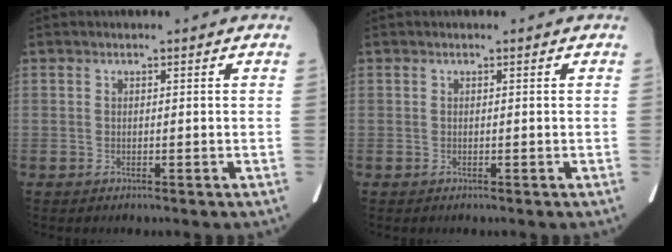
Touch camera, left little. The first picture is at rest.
{"total": 0.0}